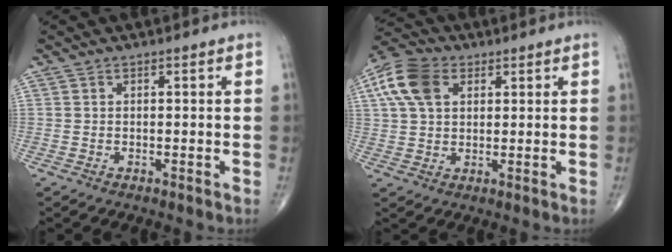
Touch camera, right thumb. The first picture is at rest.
{"total": 10.4, "force": [3.7, 6.9, 6.9], "torque": [-0.134, 0.010, 0.065]}